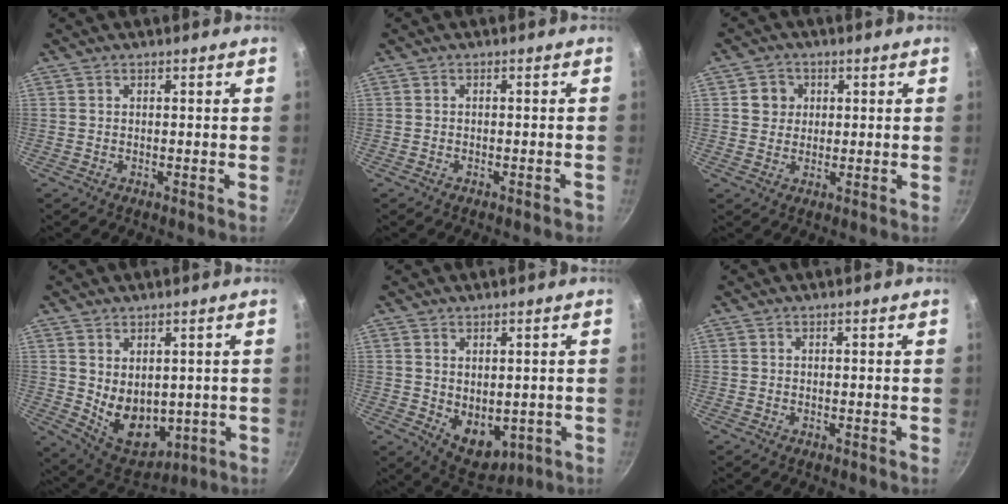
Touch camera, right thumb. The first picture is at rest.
{"total": 1.2, "force": [-0.9, 0.5, 0.7], "torque": [-0.012, 0.017, -0.006]}
{"total": 4.2, "force": [1.0, 4.0, 1.1], "torque": [0.012, 0.005, 0.012]}
{"total": 10.4, "force": [0.9, 7.4, 7.3], "torque": [-0.086, -0.029, 0.044]}
{"total": 7.9, "force": [-0.2, 5.4, 5.8], "torque": [-0.060, -0.017, 0.020]}
{"total": 0.0}